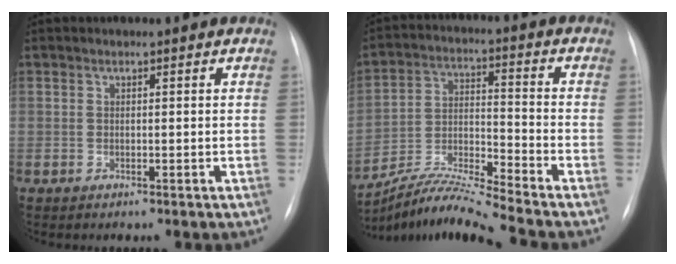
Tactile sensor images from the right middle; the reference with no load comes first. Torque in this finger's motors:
{"motor_torque": [0.17, -1.09, -0.03, 0.04]}